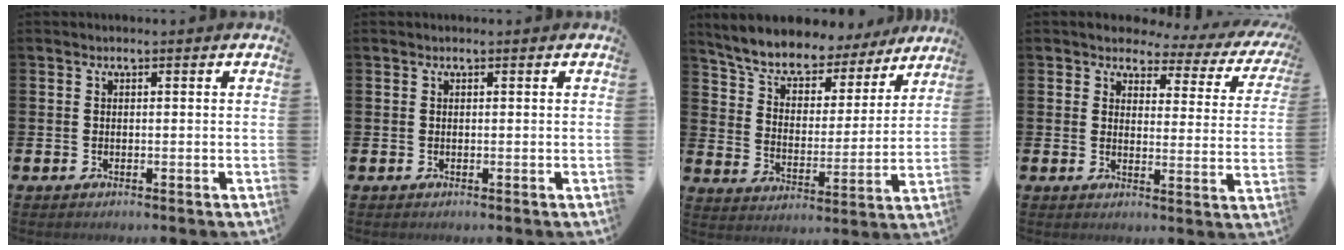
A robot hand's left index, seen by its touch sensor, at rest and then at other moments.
{"total": 0.0}
{"total": 7.2, "force": [6.6, 2.3, 1.5], "torque": [-0.071, -0.046, 0.115]}
{"total": 2.6, "force": [1.9, 1.7, 0.6], "torque": [-0.028, -0.022, 0.022]}